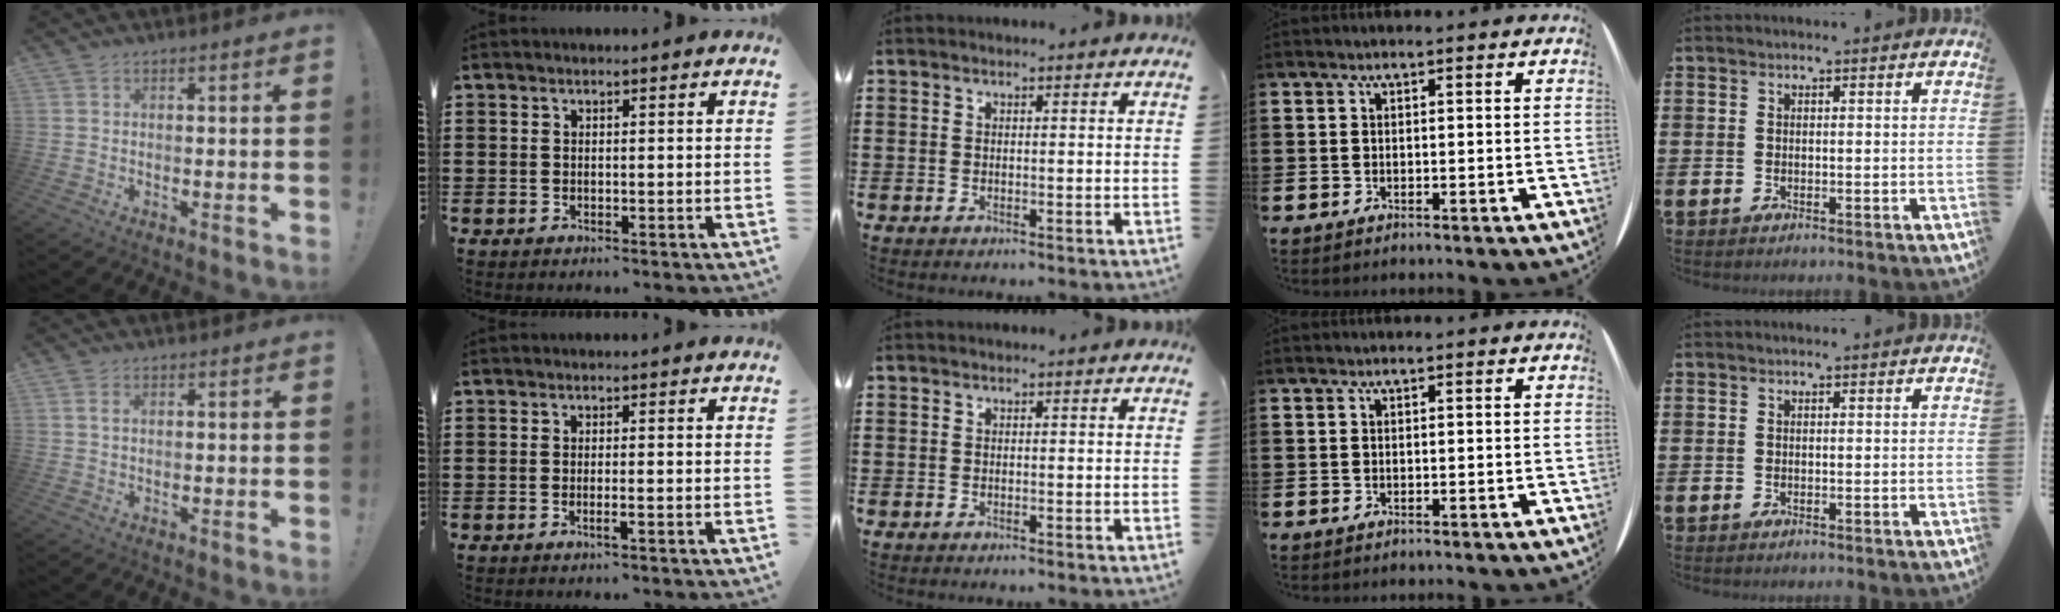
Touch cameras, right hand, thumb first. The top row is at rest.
{"thumb": {"total": 1.2, "force": [0.5, 0.6, 0.9], "torque": [-0.012, 0.000, 0.006]}, "index": {"total": 1.4, "force": [-0.7, 0.0, 1.2], "torque": [-0.020, -0.003, -0.013]}}